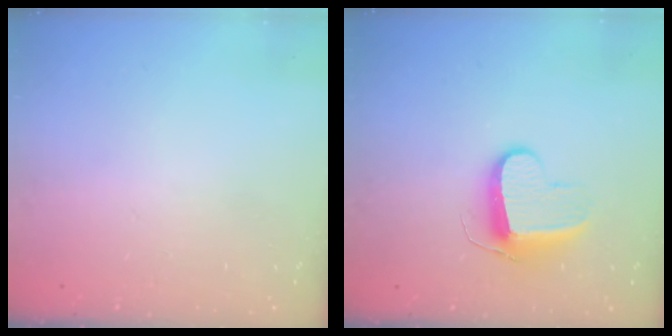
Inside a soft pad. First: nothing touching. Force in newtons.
{"total": 9.5, "press": 9.5, "slide": 0.4}